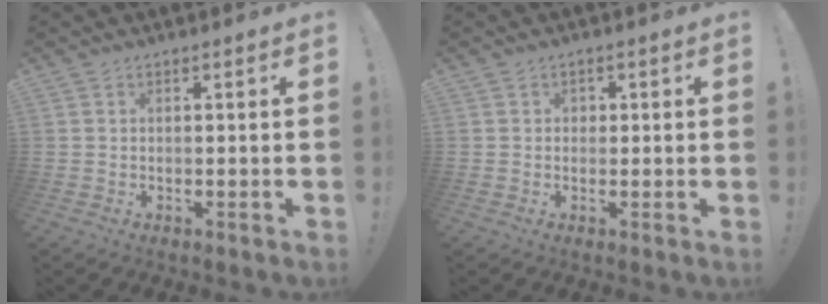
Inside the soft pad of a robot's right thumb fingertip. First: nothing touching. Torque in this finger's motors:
{"motor_torque": [0.01, 0.01, -0.04, 0.03, 0.01]}